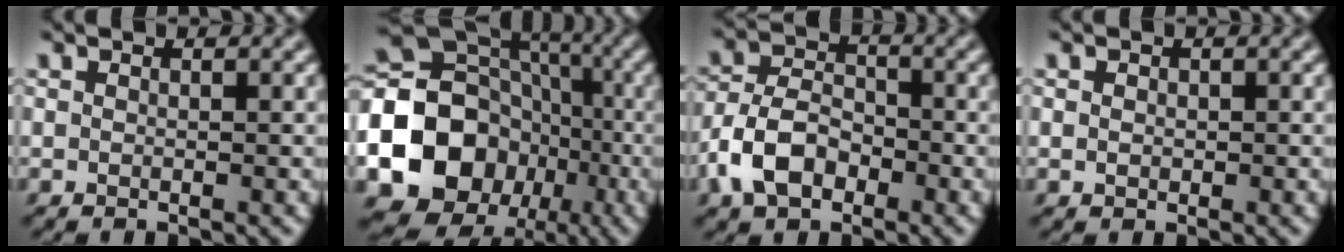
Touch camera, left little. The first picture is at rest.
{"total": 19.9, "force": [-5.2, 17.3, 8.1], "torque": [-0.179, -0.012, -0.116]}
{"total": 5.5, "force": [-2.7, 3.5, 3.2], "torque": [-0.066, 0.003, -0.058]}
{"total": 0.7, "force": [0.0, 0.6, 0.2], "torque": [-0.002, -0.001, 0.000]}